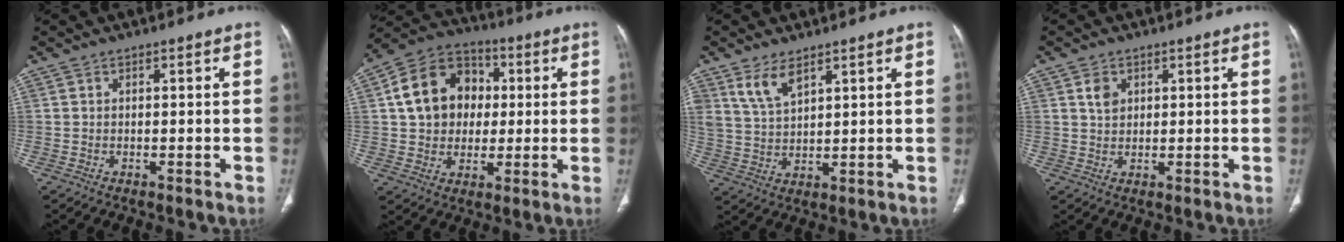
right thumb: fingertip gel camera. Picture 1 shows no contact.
{"total": 15.0, "force": [2.0, 12.4, 8.3], "torque": [-0.116, 0.018, 0.030]}
{"total": 5.8, "force": [3.9, 2.5, 3.6], "torque": [-0.065, -0.021, 0.085]}
{"total": 2.9, "force": [1.2, 2.2, 1.5], "torque": [-0.017, -0.005, 0.023]}